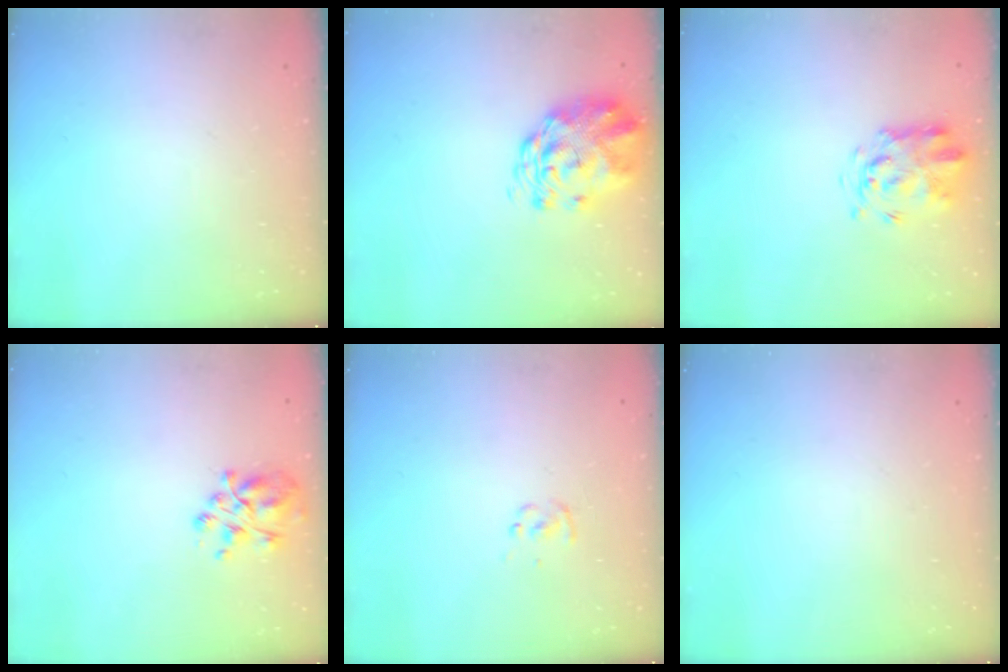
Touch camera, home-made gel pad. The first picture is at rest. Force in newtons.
{"total": 2.7, "press": 2.5, "slide": 1.0}
{"total": 3.5, "press": 3.4, "slide": 0.9}
{"total": 6.8, "press": 6.6, "slide": 1.6}
{"total": 1.1, "press": 1.1, "slide": 0.2}
{"total": 0.0}